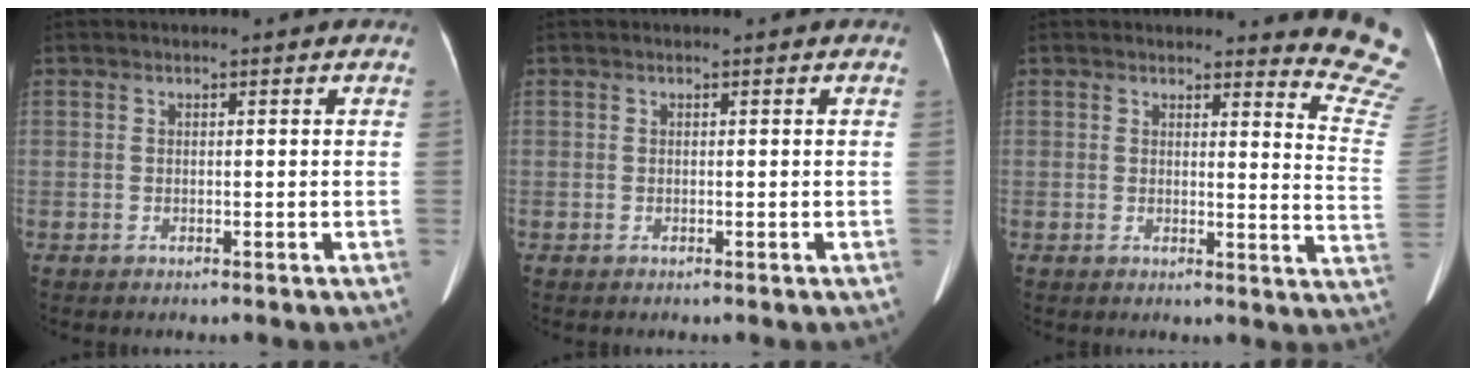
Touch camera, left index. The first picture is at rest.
{"total": 0.0}
{"total": 10.4, "force": [10.4, -0.5, 0.6], "torque": [0.019, -0.142, 0.077]}